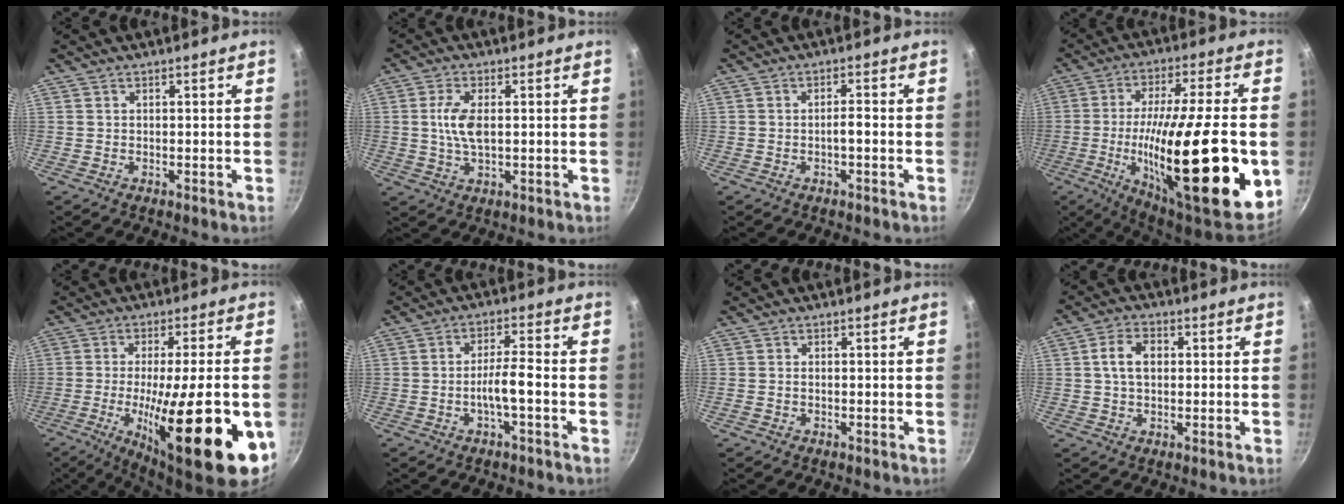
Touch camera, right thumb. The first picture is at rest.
{"total": 6.8, "force": [0.6, 3.4, 5.8], "torque": [-0.117, 0.001, 0.011]}
{"total": 2.1, "force": [-0.8, 0.5, 1.9], "torque": [-0.031, 0.014, -0.014]}
{"total": 32.8, "force": [-5.3, 8.9, 31.1], "torque": [-0.473, 0.000, -0.080]}
{"total": 24.9, "force": [-6.9, 6.3, 23.1], "torque": [-0.326, -0.008, -0.096]}
{"total": 5.3, "force": [-1.9, 0.8, 4.9], "torque": [-0.094, 0.028, -0.037]}
{"total": 0.7, "force": [-0.2, 0.5, 0.3], "torque": [-0.006, 0.002, -0.005]}
{"total": 6.0, "force": [0.7, 4.1, 4.3], "torque": [-0.067, 0.010, 0.008]}